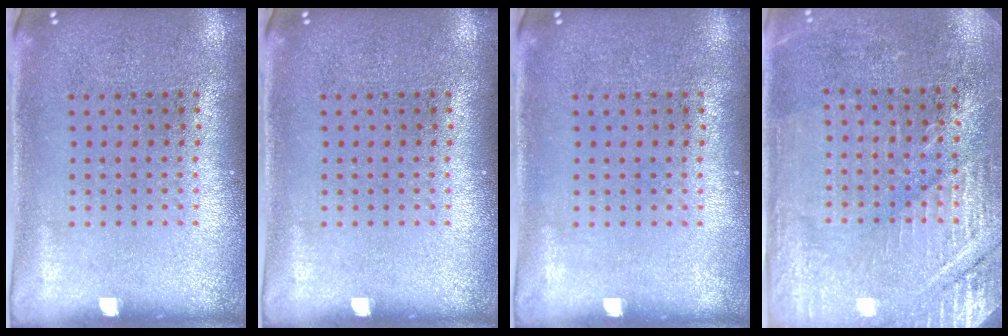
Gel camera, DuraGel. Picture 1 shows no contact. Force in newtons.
{"total": 0.0}
{"total": 0.0}
{"total": 2.9, "press": 2.9, "slide": 0.3}